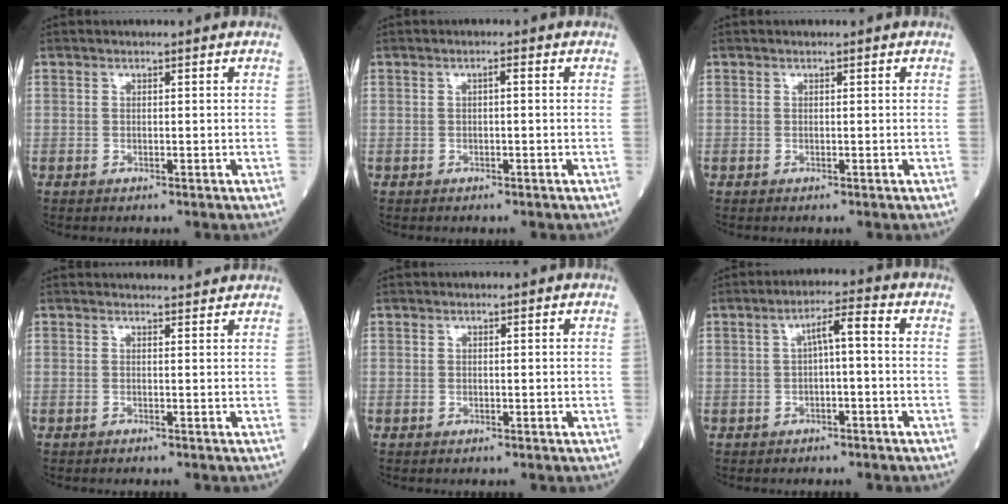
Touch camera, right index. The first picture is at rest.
{"total": 0.8, "force": [0.0, 0.1, 0.8], "torque": [-0.010, 0.003, 0.001]}
{"total": 0.0}
{"total": 3.5, "force": [3.3, 0.4, 0.8], "torque": [-0.024, 0.025, 0.030]}
{"total": 0.0}
{"total": 3.8, "force": [0.0, 0.6, 3.8], "torque": [-0.059, 0.017, -0.001]}